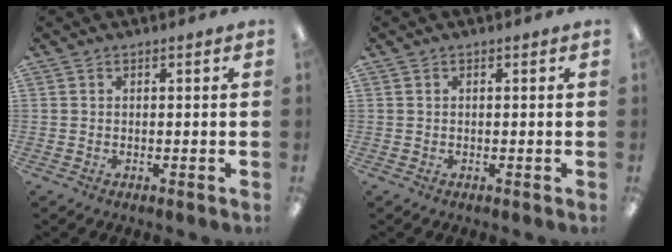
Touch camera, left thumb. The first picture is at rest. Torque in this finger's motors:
{"motor_torque": [0.00, 0.00, -0.02, 0.10, 0.00]}